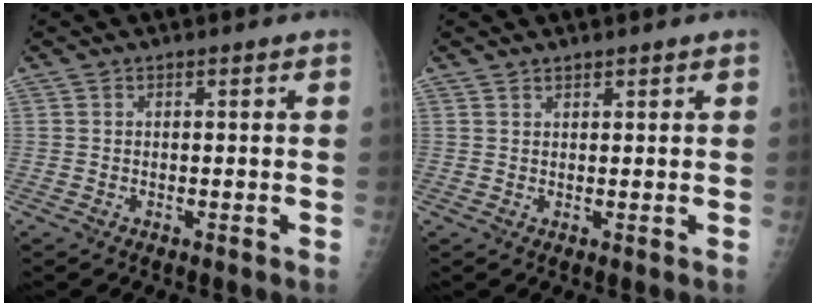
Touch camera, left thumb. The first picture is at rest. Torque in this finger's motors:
{"motor_torque": [-0.11, -0.13, -0.14, -0.29, -0.07]}